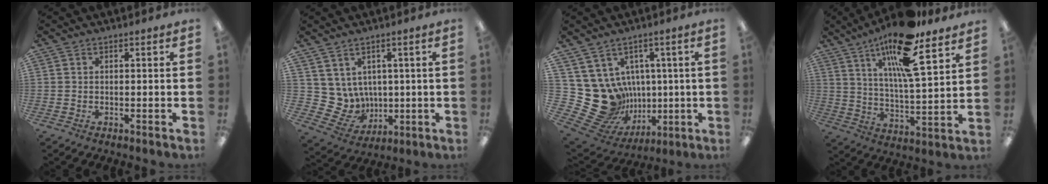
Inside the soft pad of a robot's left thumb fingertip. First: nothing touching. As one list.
[{"total": 6.4, "force": [2.9, 5.7, 0.6], "torque": [-0.042, -0.029, 0.066]}, {"total": 15.8, "force": [-0.3, 14.8, 5.6], "torque": [-0.142, -0.032, 0.027]}, {"total": 18.8, "force": [12.1, 4.8, 13.6], "torque": [-0.228, -0.062, 0.193]}]